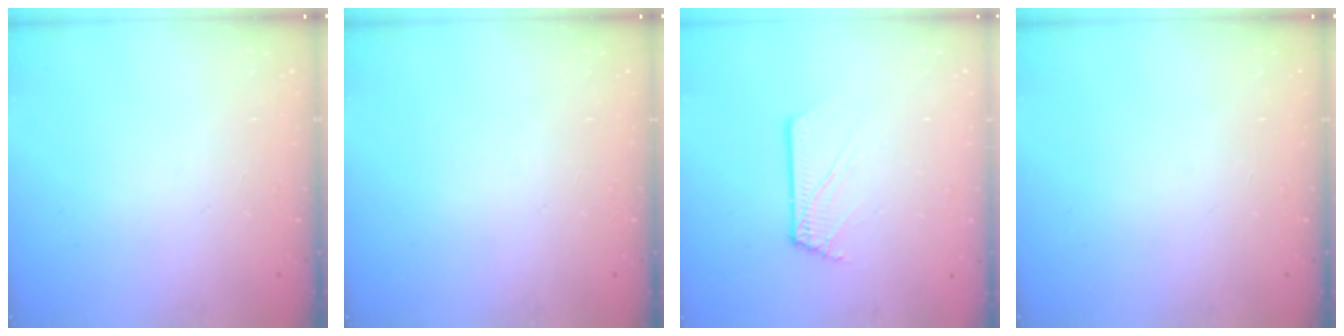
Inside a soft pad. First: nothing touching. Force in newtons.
{"total": 0.0}
{"total": 2.6, "press": 2.6, "slide": 0.3}
{"total": 0.0}